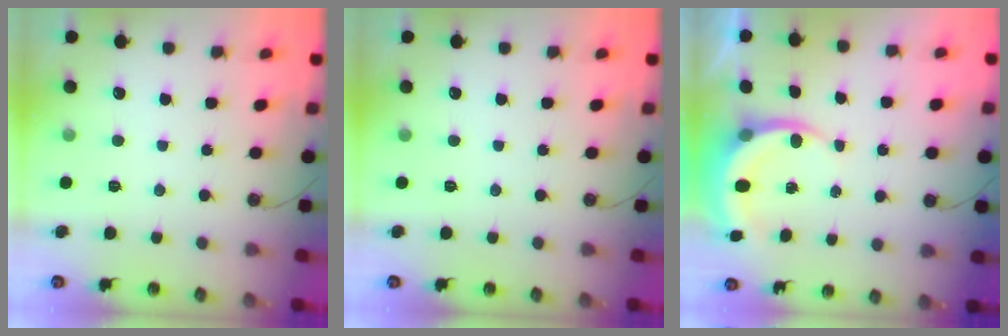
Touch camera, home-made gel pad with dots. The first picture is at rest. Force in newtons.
{"total": 0.0}
{"total": 5.3, "press": 5.3, "slide": 0.3}